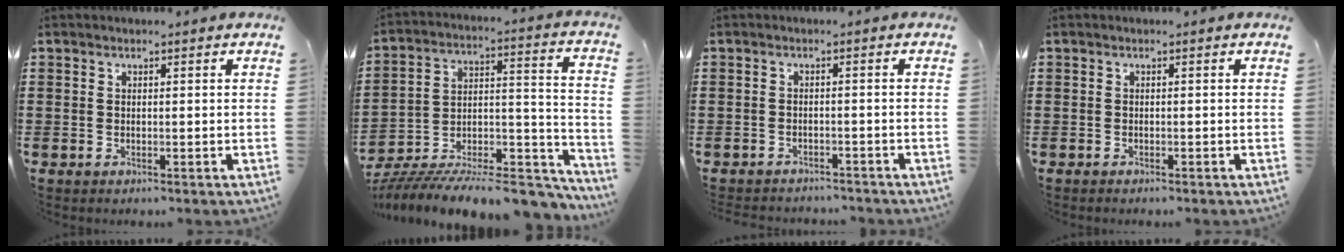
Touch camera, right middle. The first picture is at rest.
{"total": 12.3, "force": [-11.4, 2.1, 4.2], "torque": [-0.042, 0.037, -0.216]}
{"total": 1.8, "force": [-1.8, 0.1, -0.1], "torque": [-0.007, -0.002, -0.040]}
{"total": 0.0}